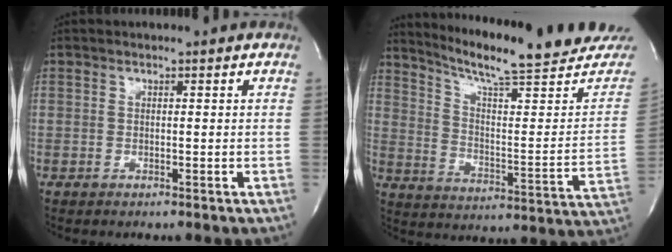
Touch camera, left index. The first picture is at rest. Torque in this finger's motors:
{"motor_torque": [-0.09, -0.06, 0.25, 0.08]}